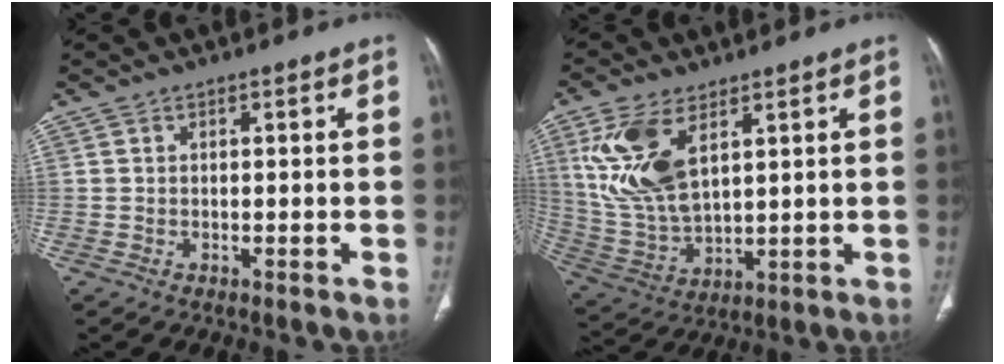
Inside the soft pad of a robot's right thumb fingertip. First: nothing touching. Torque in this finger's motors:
{"motor_torque": [0.19, 0.43, 0.76, 0.72, 0.19]}